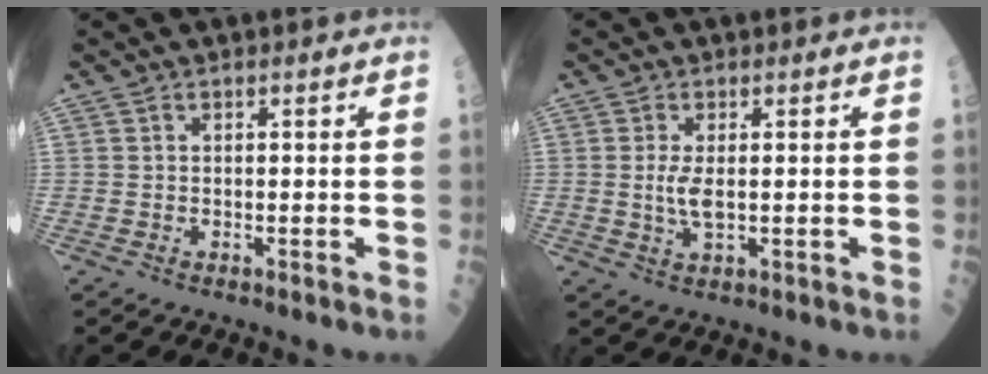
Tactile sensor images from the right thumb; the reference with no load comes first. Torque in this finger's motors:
{"motor_torque": [-0.20, 0.24, -0.14, -0.15, -0.01]}